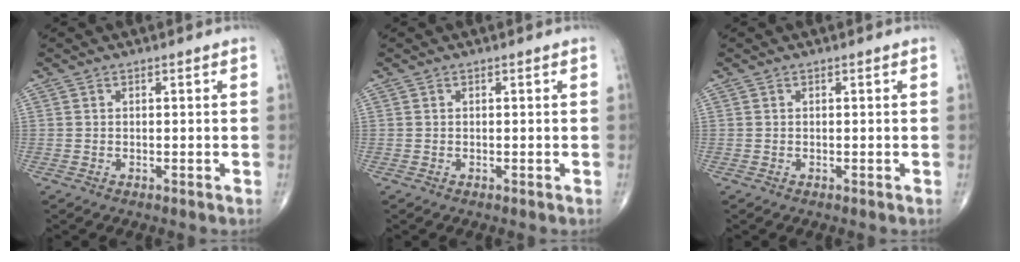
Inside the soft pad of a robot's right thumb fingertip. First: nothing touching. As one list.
[{"total": 0.0}, {"total": 0.0}]